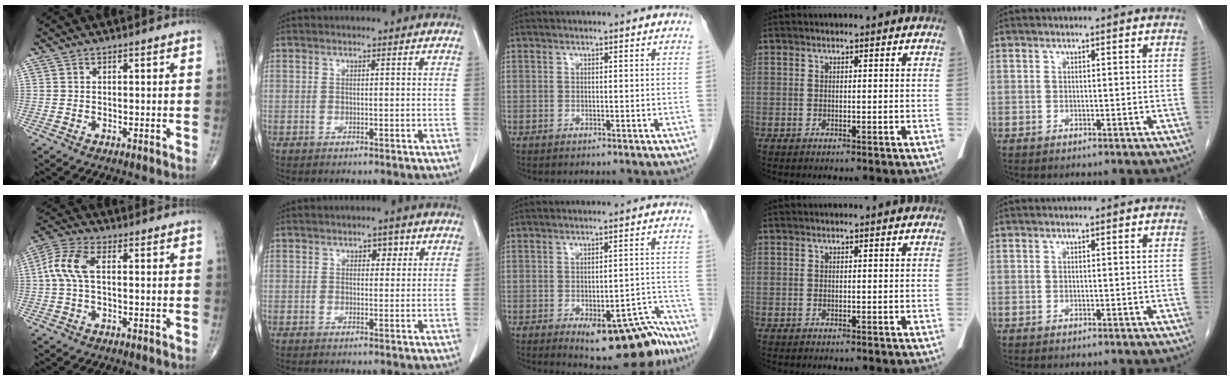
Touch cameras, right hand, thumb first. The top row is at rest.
{"thumb": {"total": 7.2, "force": [0.5, 3.7, 6.2], "torque": [-0.150, 0.024, 0.006]}, "index": {"total": 1.9, "force": [0.8, 1.2, 1.2], "torque": [-0.013, 0.005, 0.009]}, "middle": {"total": 12.2, "force": [-8.5, 4.3, 7.6], "torque": [-0.049, 0.020, -0.110]}}